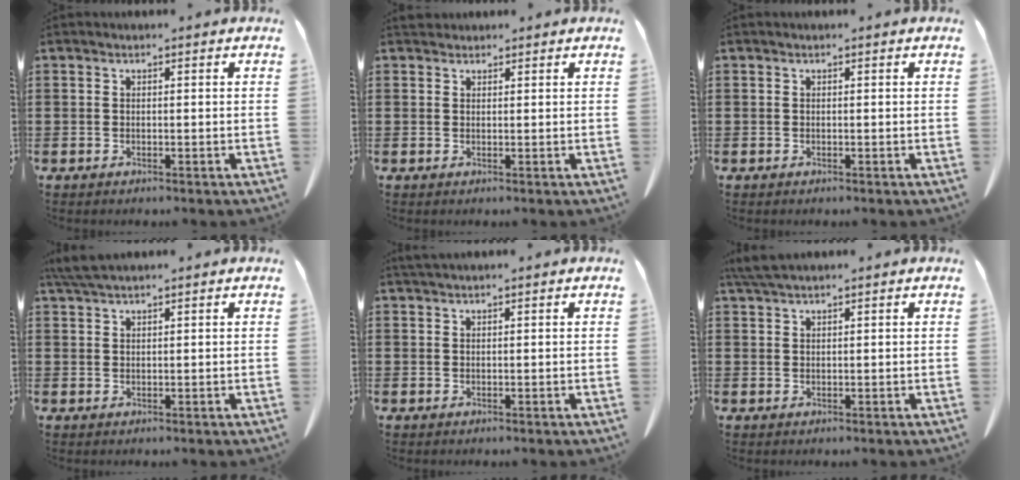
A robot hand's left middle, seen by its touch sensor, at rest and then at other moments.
{"total": 1.2, "force": [1.1, 0.5, 0.1], "torque": [-0.005, 0.004, 0.022]}
{"total": 0.0}
{"total": 2.9, "force": [2.3, 0.3, 1.8], "torque": [-0.041, 0.002, 0.044]}
{"total": 0.9, "force": [0.8, 0.0, 0.4], "torque": [-0.010, 0.000, 0.016]}
{"total": 2.6, "force": [2.0, 0.3, 1.7], "torque": [-0.038, 0.001, 0.039]}